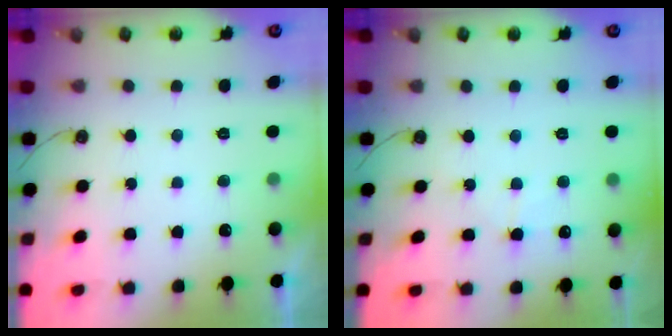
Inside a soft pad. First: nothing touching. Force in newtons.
{"total": 3.0, "press": 2.9, "slide": 0.5}